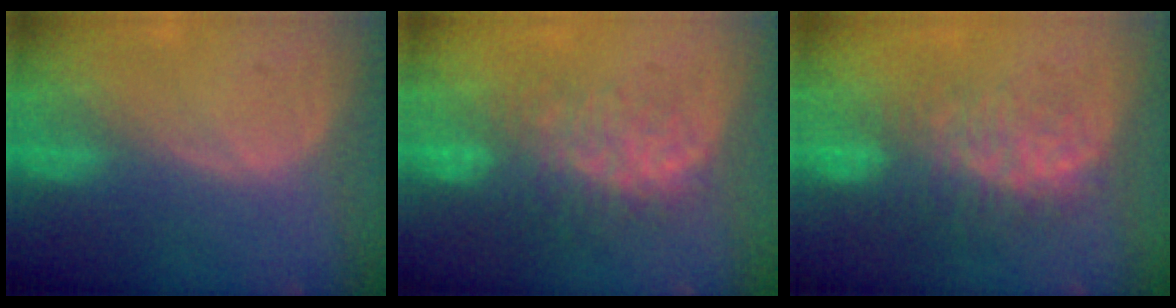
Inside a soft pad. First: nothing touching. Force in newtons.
{"total": 8.5, "press": 7.7, "slide": 3.6}
{"total": 8.1, "press": 7.5, "slide": 3.1}